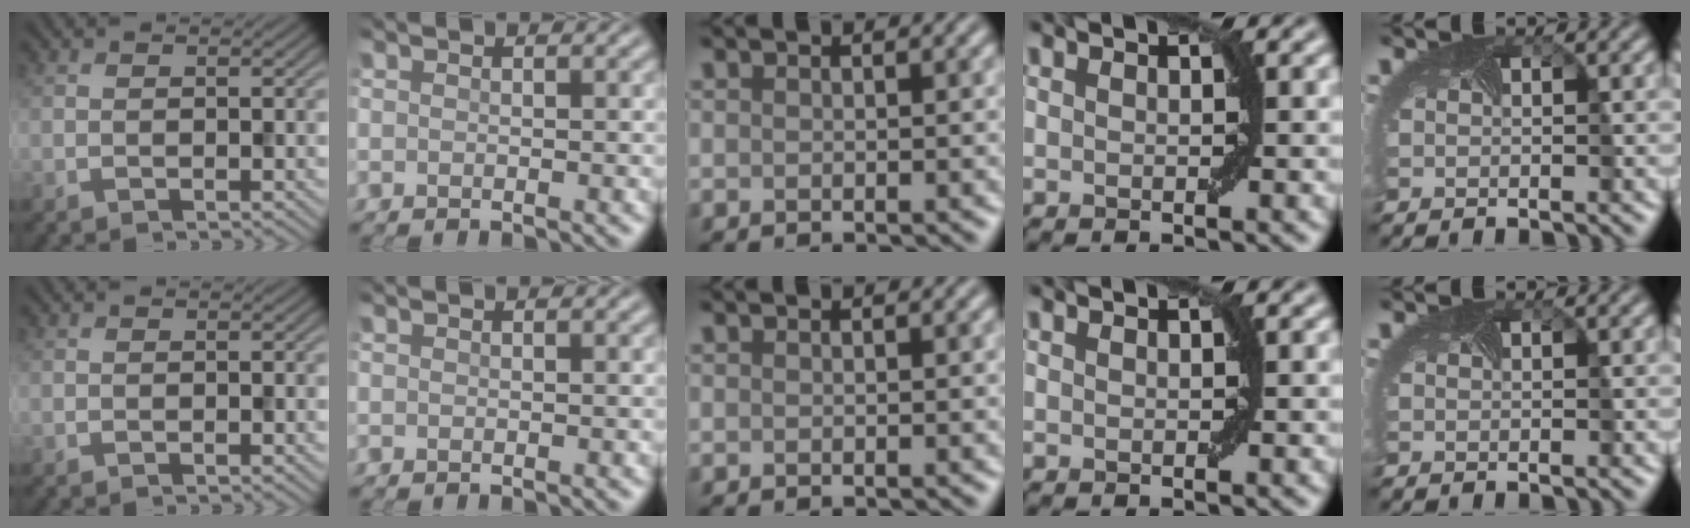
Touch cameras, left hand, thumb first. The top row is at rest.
{}